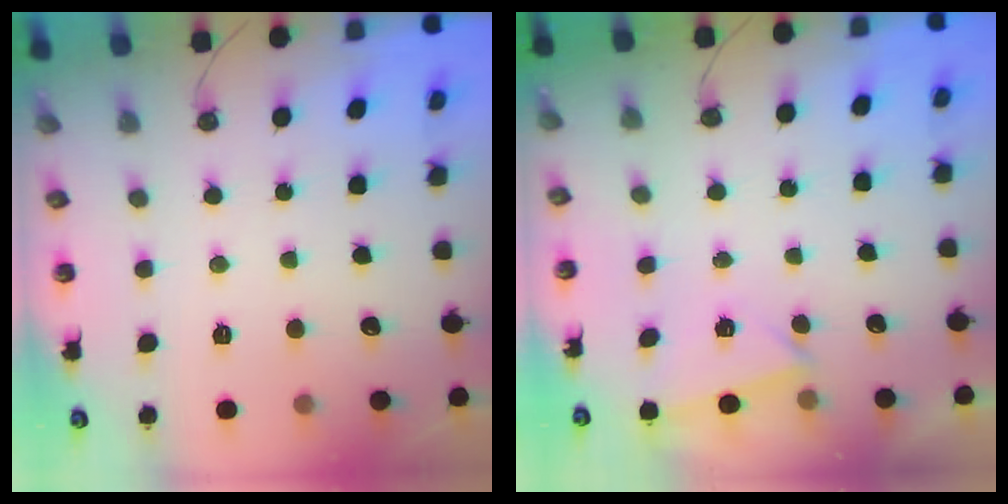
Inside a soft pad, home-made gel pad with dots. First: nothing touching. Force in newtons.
{"total": 2.4, "press": 1.8, "slide": 1.7}